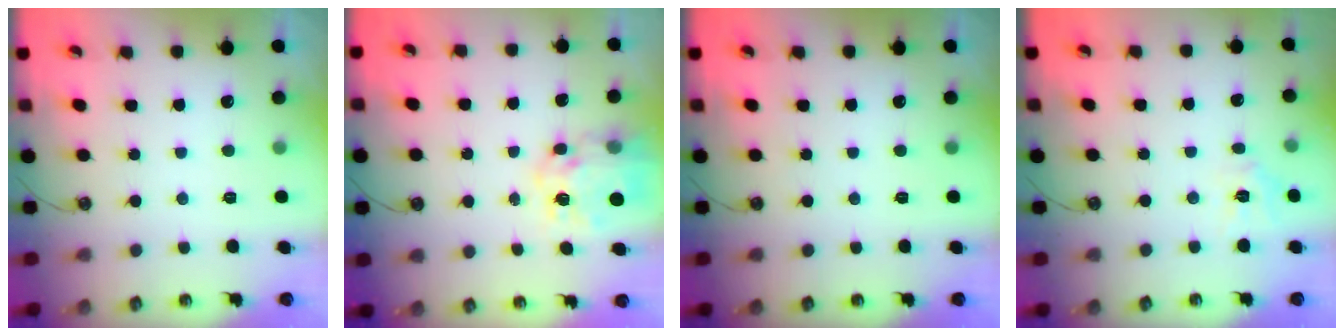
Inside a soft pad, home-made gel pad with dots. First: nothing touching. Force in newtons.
{"total": 11.5, "press": 11.5, "slide": 1.1}
{"total": 0.0}
{"total": 6.0, "press": 5.9, "slide": 0.4}